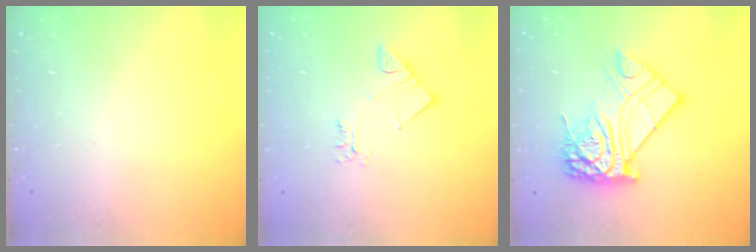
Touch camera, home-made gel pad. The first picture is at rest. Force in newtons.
{"total": 3.4, "press": 3.4, "slide": 0.2}
{"total": 15.8, "press": 15.7, "slide": 1.3}